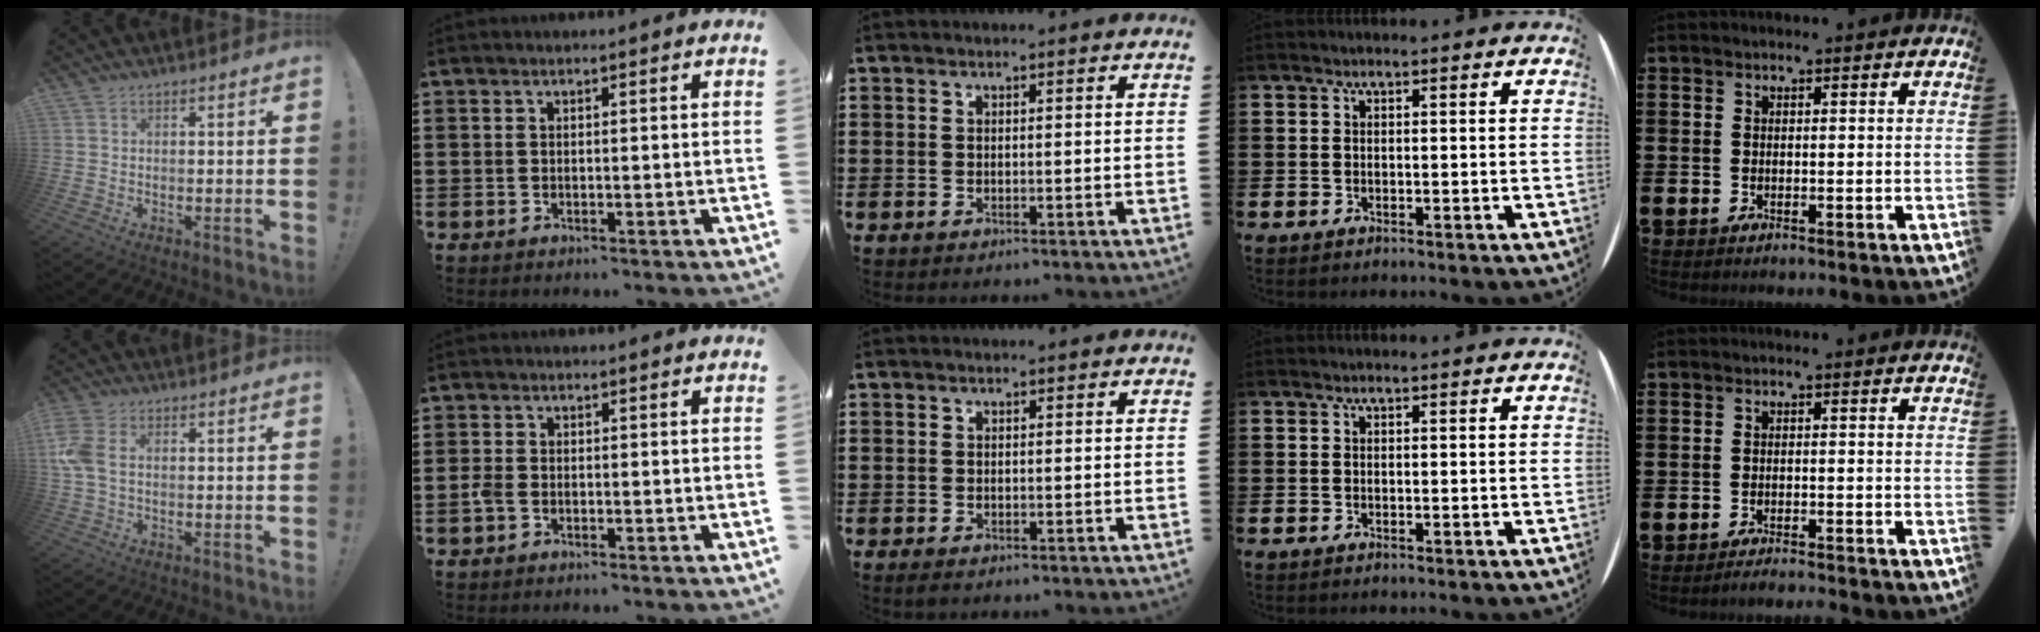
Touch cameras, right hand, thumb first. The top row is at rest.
{"thumb": {"total": 6.7, "force": [0.9, 3.9, 5.3], "torque": [-0.130, 0.000, 0.014]}, "index": {"total": 1.8, "force": [-0.8, 1.1, 1.2], "torque": [-0.040, -0.006, -0.019]}, "middle": {"total": 0.5, "force": [-0.4, 0.3, 0.2], "torque": [-0.005, -0.001, -0.008]}, "little": {"total": 1.4, "force": [-1.4, -0.1, 0.2], "torque": [-0.005, 0.002, -0.027]}}